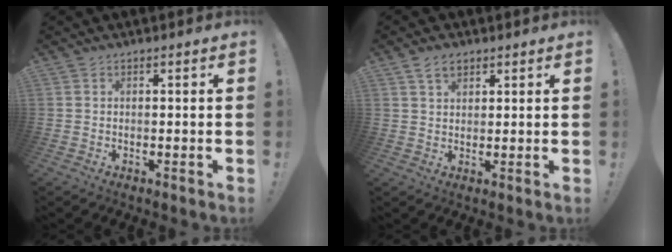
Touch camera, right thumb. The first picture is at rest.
{"total": 4.5, "force": [2.7, 2.7, 2.3], "torque": [-0.044, -0.002, 0.052]}